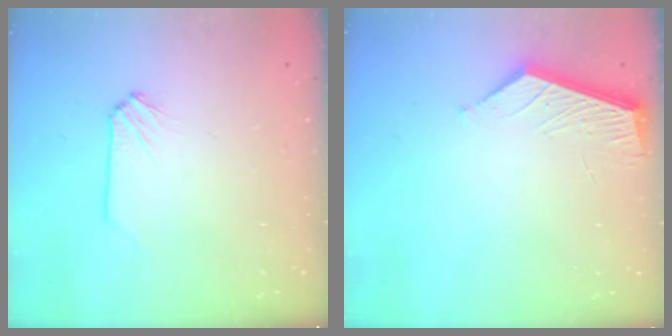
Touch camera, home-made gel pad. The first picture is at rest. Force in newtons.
{"total": 5.0, "press": 4.9, "slide": 0.3}